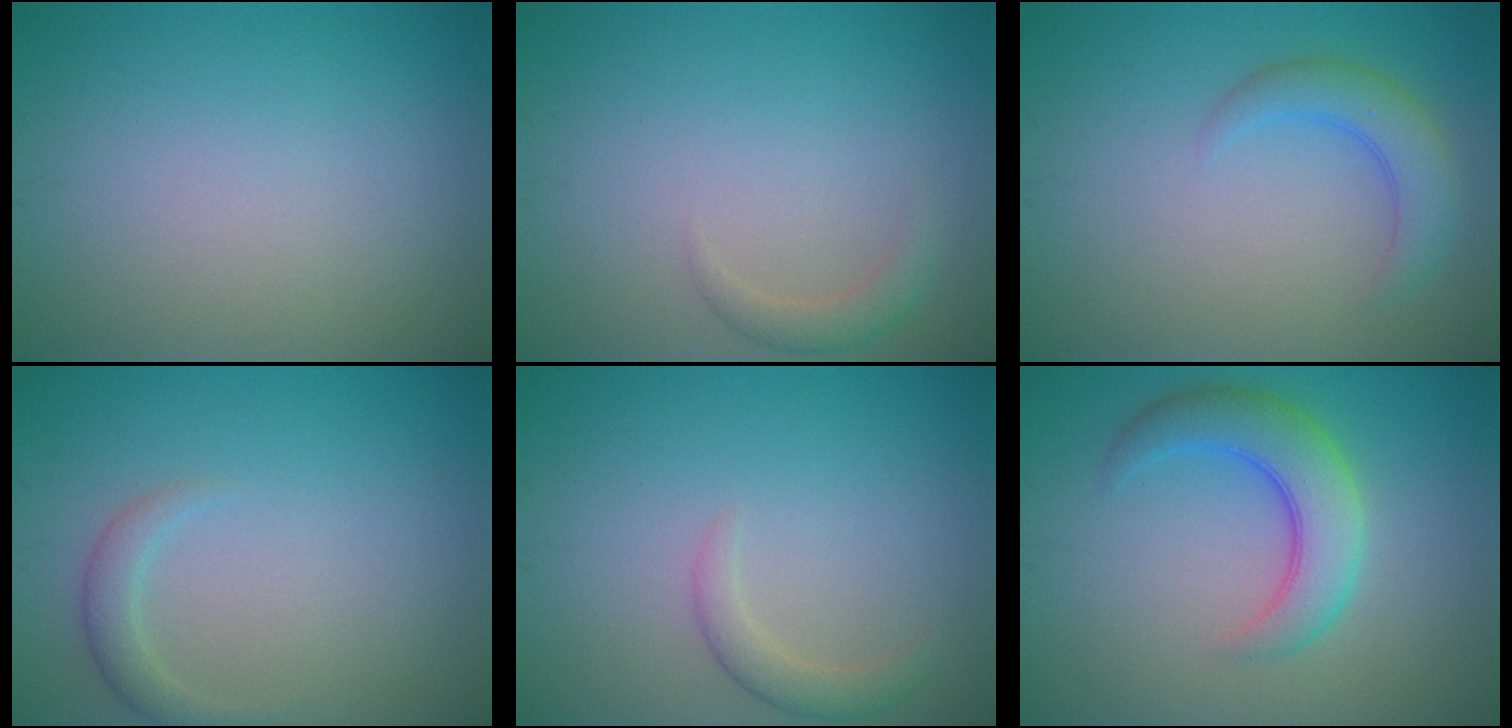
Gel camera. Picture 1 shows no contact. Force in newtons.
{"total": 1.5, "press": 1.5, "slide": 0.2}
{"total": 3.1, "press": 3.1, "slide": 0.1}
{"total": 1.7, "press": 1.7, "slide": 0.1}
{"total": 1.8, "press": 1.8, "slide": 0.2}
{"total": 5.2, "press": 5.2, "slide": 0.1}